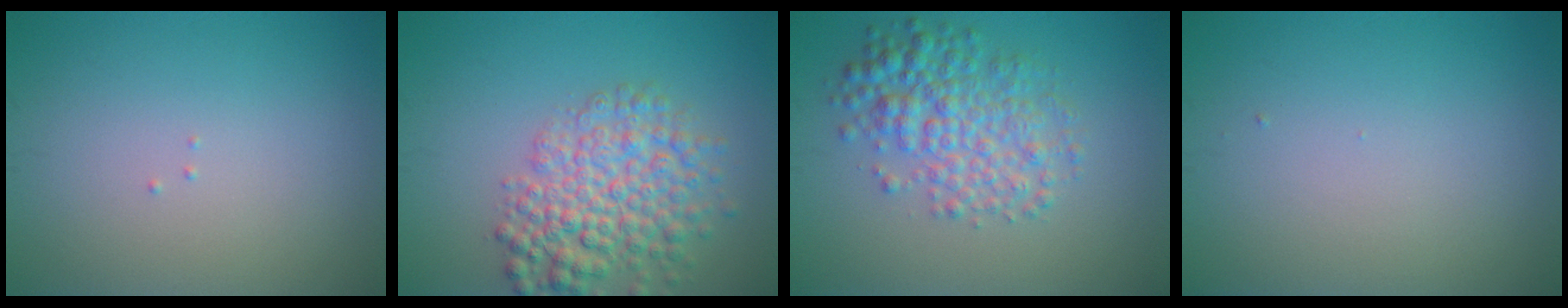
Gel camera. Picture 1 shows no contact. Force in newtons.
{"total": 6.1, "press": 6.1, "slide": 0.2}
{"total": 4.8, "press": 4.8, "slide": 0.1}
{"total": 0.0}